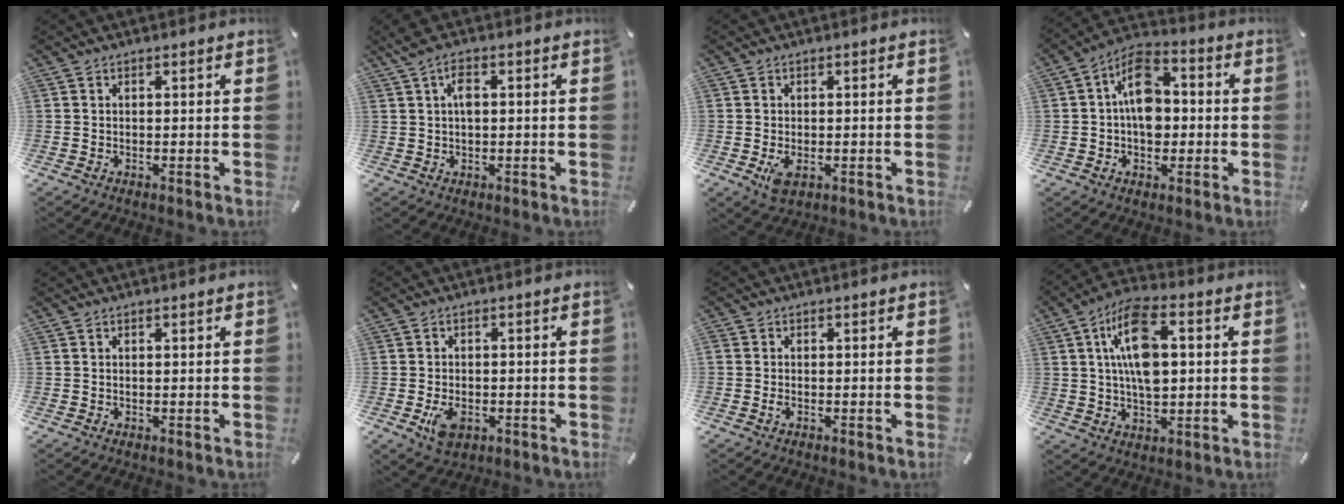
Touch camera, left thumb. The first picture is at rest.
{"total": 4.2, "force": [1.0, 1.8, 3.7], "torque": [-0.075, 0.010, 0.014]}
{"total": 3.3, "force": [-0.8, 1.9, 2.6], "torque": [-0.055, -0.009, -0.016]}
{"total": 11.4, "force": [0.1, 8.0, 8.1], "torque": [-0.143, 0.007, 0.003]}
{"total": 0.0}
{"total": 5.0, "force": [-1.7, 3.4, 3.3], "torque": [-0.082, -0.001, -0.033]}
{"total": 0.9, "force": [-0.3, 0.5, 0.6], "torque": [-0.012, -0.003, -0.006]}
{"total": 13.5, "force": [2.4, 7.1, 11.2], "torque": [-0.221, 0.004, 0.038]}